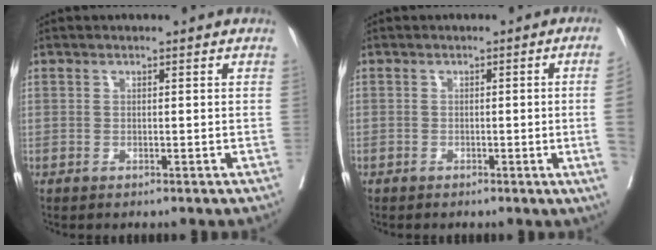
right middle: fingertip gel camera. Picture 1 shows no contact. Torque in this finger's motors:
{"motor_torque": [1.07, -1.07, -1.05, -0.21]}